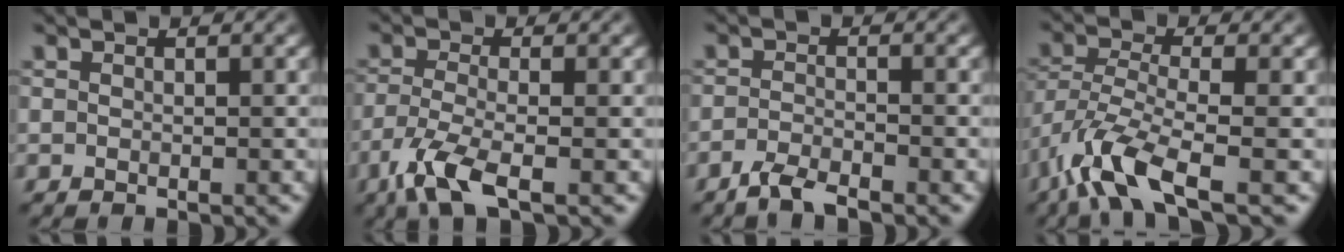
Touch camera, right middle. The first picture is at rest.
{"total": 4.3, "force": [-2.6, 1.1, 3.3], "torque": [-0.076, -0.009, -0.060]}
{"total": 2.6, "force": [-2.1, 0.4, 1.5], "torque": [-0.031, -0.003, -0.047]}
{"total": 7.3, "force": [-4.4, 2.1, 5.5], "torque": [-0.120, -0.006, -0.097]}